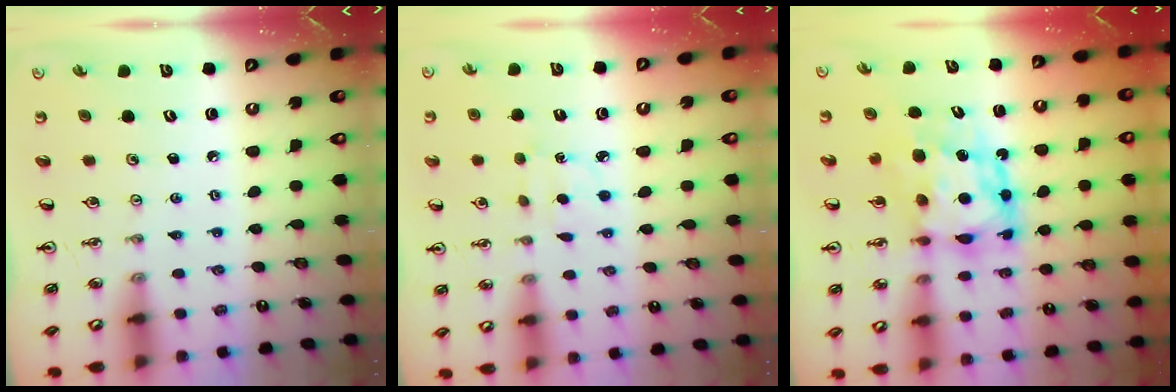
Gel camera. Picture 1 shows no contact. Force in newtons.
{"total": 3.7, "press": 3.6, "slide": 0.5}
{"total": 9.2, "press": 9.2, "slide": 0.7}